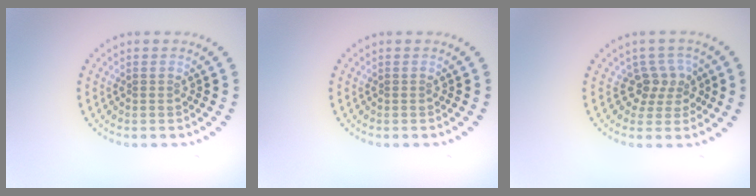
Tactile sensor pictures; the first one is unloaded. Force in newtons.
{"total": 0.0}
{"total": 2.7, "press": 2.0, "slide": 1.9}